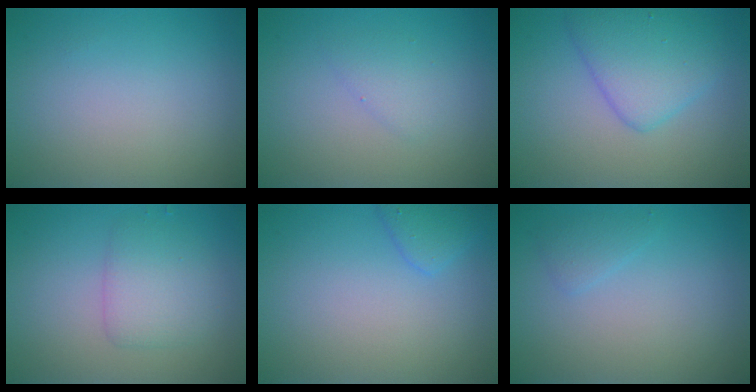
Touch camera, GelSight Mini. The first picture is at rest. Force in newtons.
{"total": 1.4, "press": 1.4, "slide": 0.1}
{"total": 4.5, "press": 4.5, "slide": 0.2}
{"total": 2.9, "press": 2.9, "slide": 0.0}
{"total": 1.9, "press": 1.9, "slide": 0.1}
{"total": 1.1, "press": 1.1, "slide": 0.1}